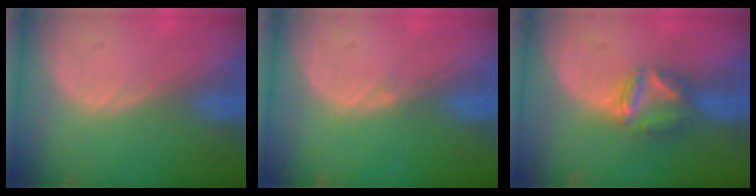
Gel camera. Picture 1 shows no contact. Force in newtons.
{"total": 0.7, "press": 0.7, "slide": 0.1}
{"total": 6.2, "press": 5.6, "slide": 2.7}